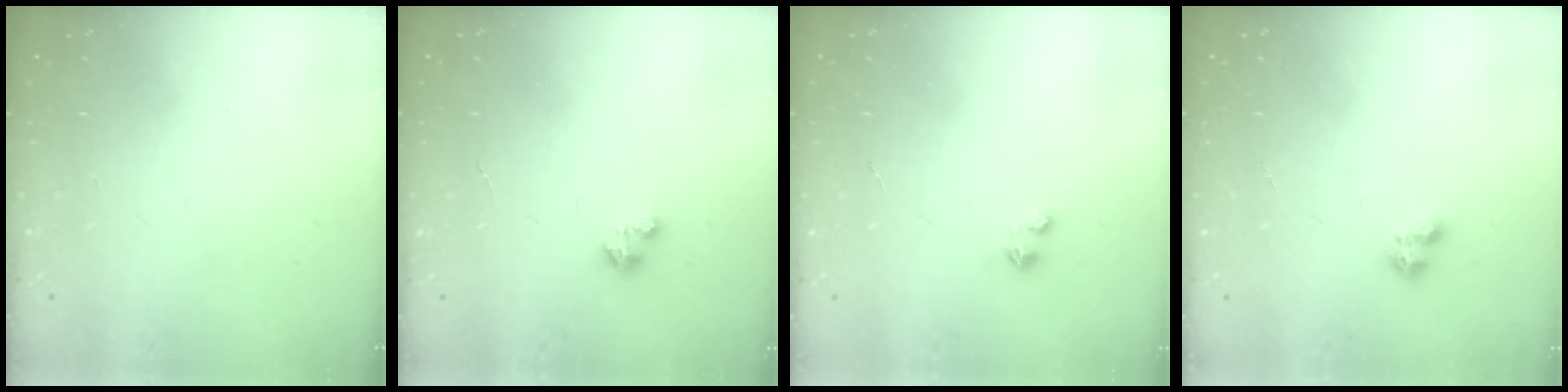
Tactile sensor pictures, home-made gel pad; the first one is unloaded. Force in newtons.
{"total": 1.2, "press": 1.2, "slide": 0.2}
{"total": 0.0}
{"total": 3.1, "press": 3.1, "slide": 0.6}